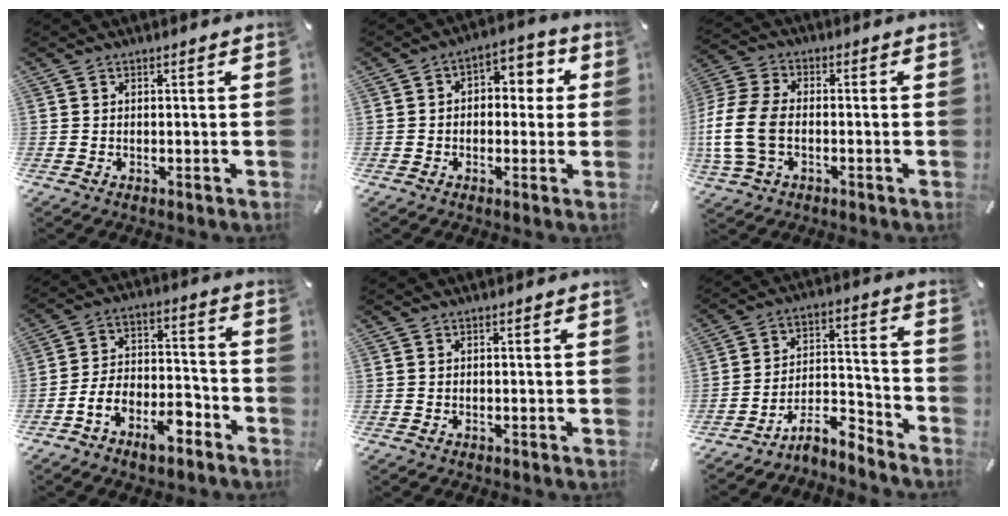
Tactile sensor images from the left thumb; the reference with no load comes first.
{"total": 5.2, "force": [-0.6, 4.0, 3.3], "torque": [-0.037, 0.008, -0.020]}
{"total": 11.5, "force": [-2.1, 7.8, 8.2], "torque": [-0.186, 0.005, -0.037]}
{"total": 10.4, "force": [-6.8, 5.6, 5.5], "torque": [-0.099, 0.027, -0.123]}
{"total": 0.0}
{"total": 9.6, "force": [-8.3, 3.5, 3.4], "torque": [-0.036, 0.036, -0.154]}